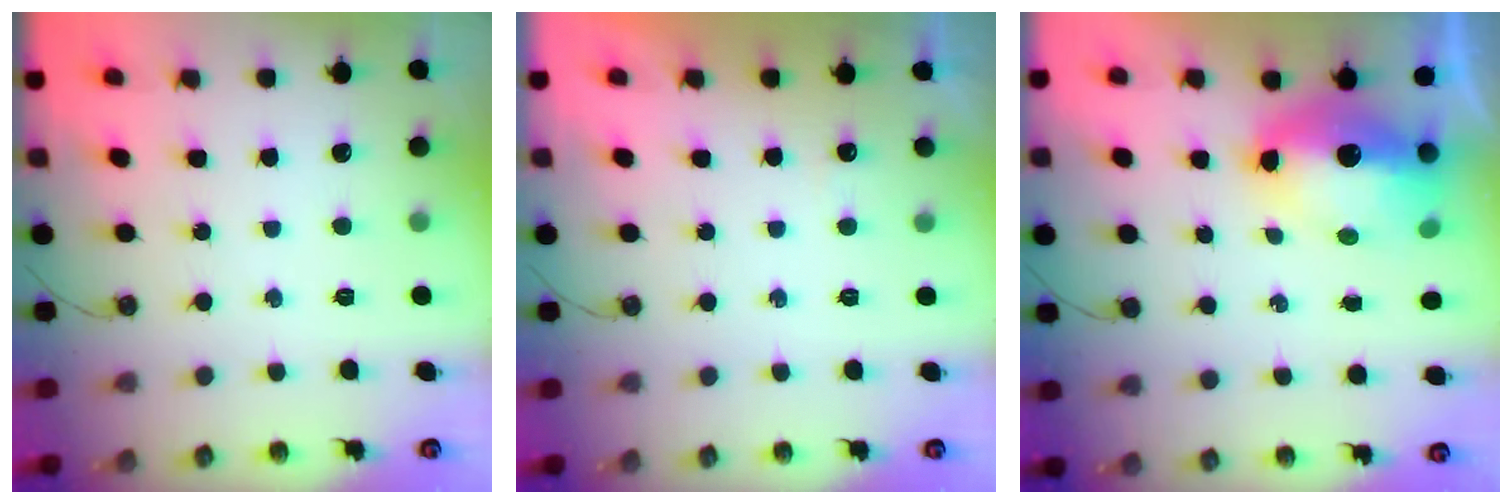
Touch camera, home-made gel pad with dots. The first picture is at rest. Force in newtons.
{"total": 2.2, "press": 2.2, "slide": 0.5}
{"total": 12.3, "press": 12.2, "slide": 1.3}